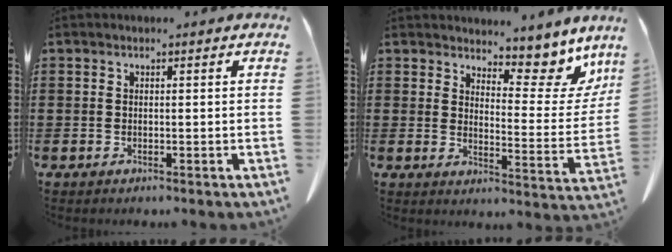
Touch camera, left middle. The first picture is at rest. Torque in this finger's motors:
{"motor_torque": [0.10, -0.14, 0.10, 0.03]}